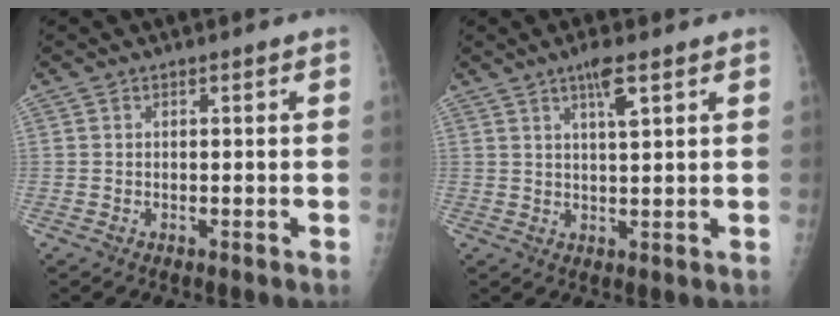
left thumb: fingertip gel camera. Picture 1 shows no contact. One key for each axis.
{"total": 4.5, "fx": 2.4, "fy": 0.6, "fz": 3.7, "tx": -0.064, "ty": -0.009, "tz": 0.043}